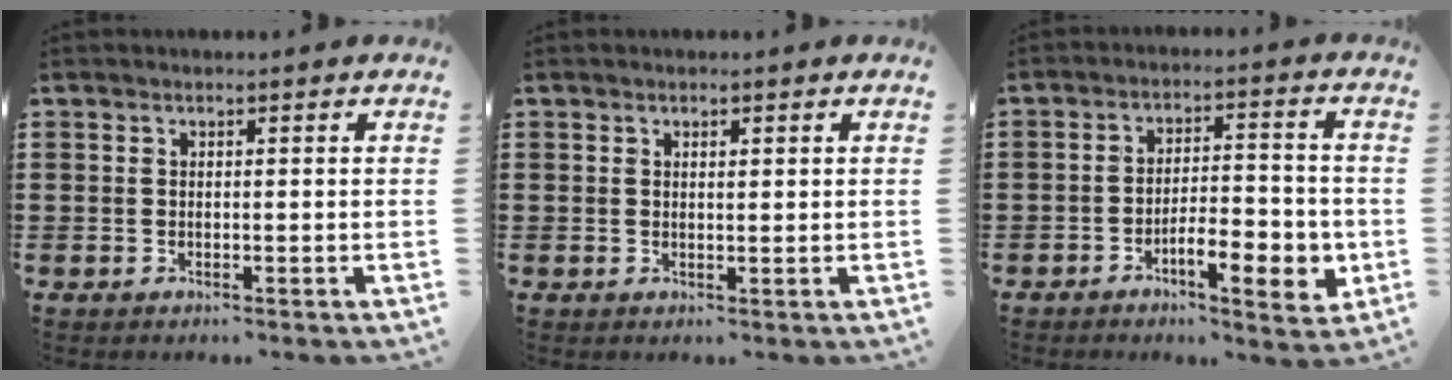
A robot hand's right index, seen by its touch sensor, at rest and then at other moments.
{"total": 0.7, "force": [0.3, 0.2, 0.6], "torque": [-0.013, 0.001, 0.005]}
{"total": 8.0, "force": [-3.4, 2.7, 6.7], "torque": [-0.097, 0.003, -0.055]}